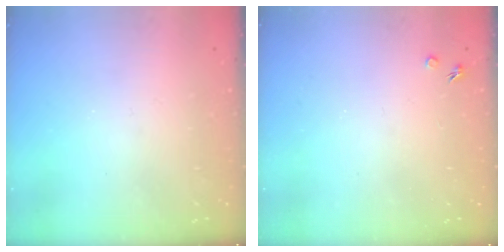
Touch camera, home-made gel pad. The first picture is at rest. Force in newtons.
{"total": 1.7, "press": 1.7, "slide": 0.3}